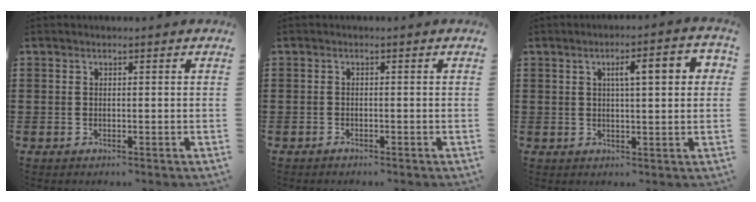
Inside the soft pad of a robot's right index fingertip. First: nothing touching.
{"total": 0.6, "force": [-0.6, 0.1, 0.0], "torque": [-0.001, 0.000, -0.012]}
{"total": 5.6, "force": [1.4, 1.3, 5.3], "torque": [-0.087, 0.002, 0.016]}